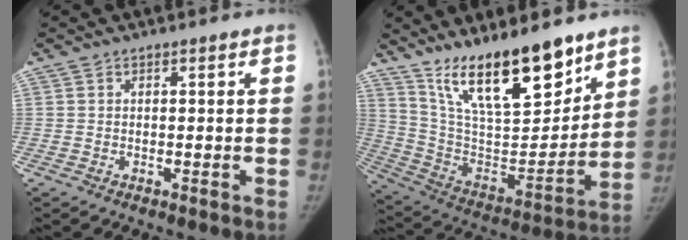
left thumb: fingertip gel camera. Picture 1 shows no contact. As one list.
[{"total": 23.0, "force": [16.1, 7.4, 14.6], "torque": [-0.198, -0.085, 0.288]}]